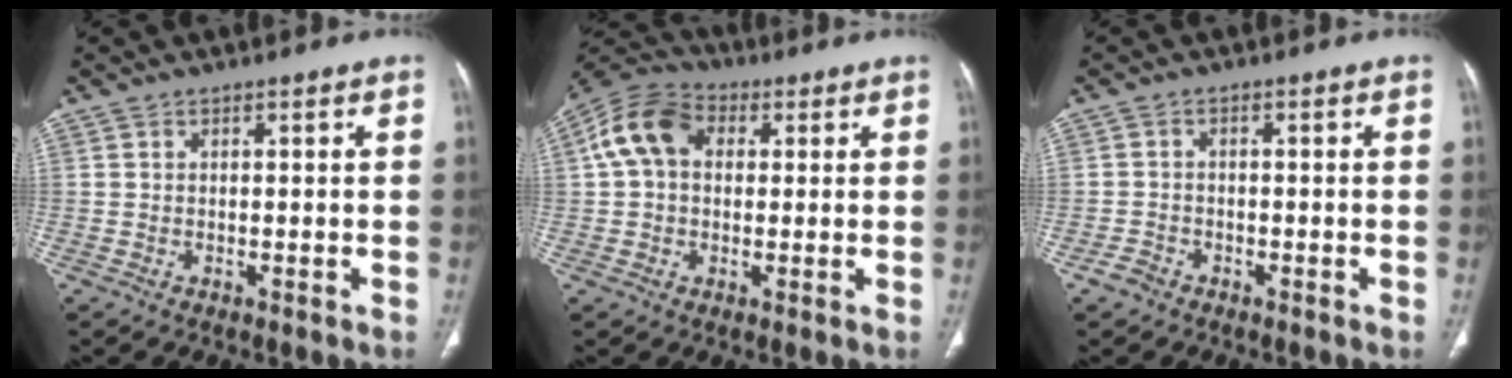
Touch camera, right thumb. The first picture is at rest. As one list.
[{"total": 10.6, "force": [2.1, 7.8, 7.0], "torque": [-0.128, 0.028, 0.027]}, {"total": 2.3, "force": [-1.6, 1.6, 0.5], "torque": [-0.013, 0.010, -0.029]}]